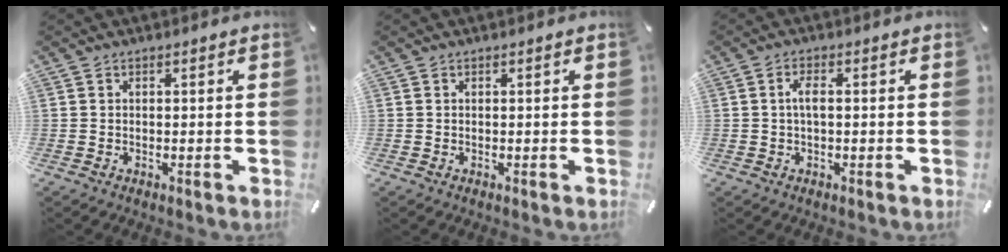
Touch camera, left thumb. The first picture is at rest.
{"total": 0.0}
{"total": 2.8, "force": [-0.1, 1.0, 2.7], "torque": [-0.050, 0.004, -0.003]}